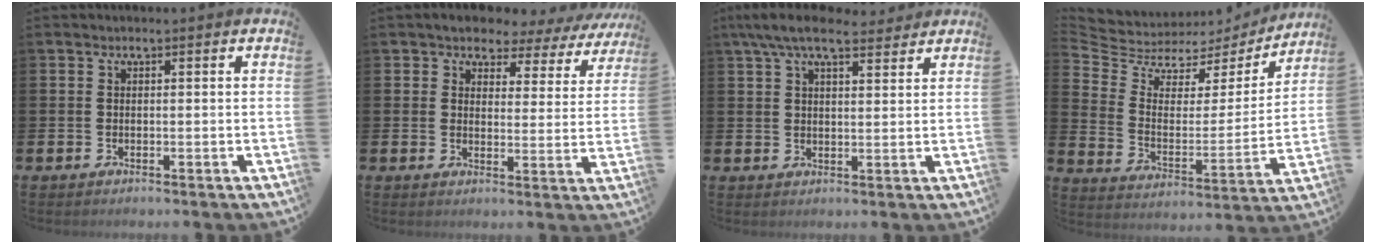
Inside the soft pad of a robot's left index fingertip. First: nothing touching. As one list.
[{"total": 3.2, "force": [2.8, 1.6, 0.4], "torque": [-0.025, -0.028, 0.039]}, {"total": 6.8, "force": [5.7, 1.9, 3.1], "torque": [-0.066, -0.018, 0.103]}, {"total": 6.3, "force": [5.2, 3.3, 1.2], "torque": [-0.063, -0.040, 0.086]}]